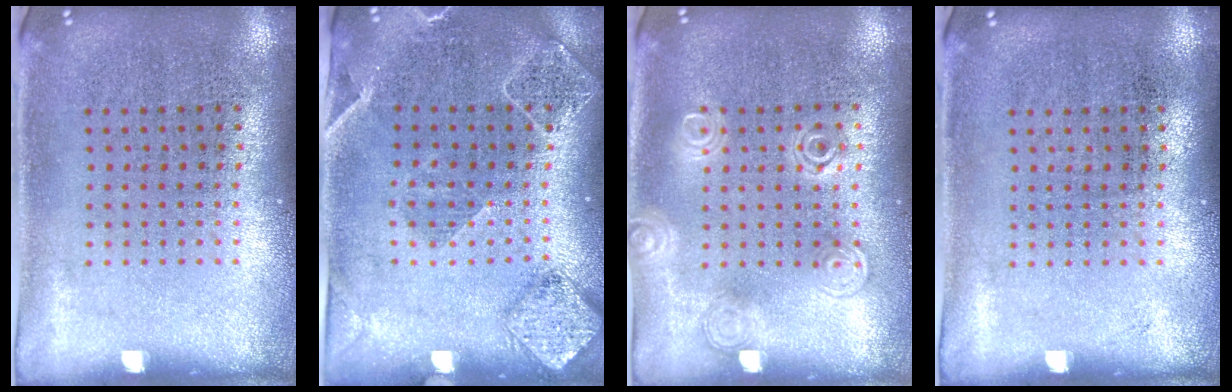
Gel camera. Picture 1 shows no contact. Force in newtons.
{"total": 1.7, "press": 1.7, "slide": 0.5}
{"total": 1.2, "press": 1.2, "slide": 0.3}
{"total": 0.0}